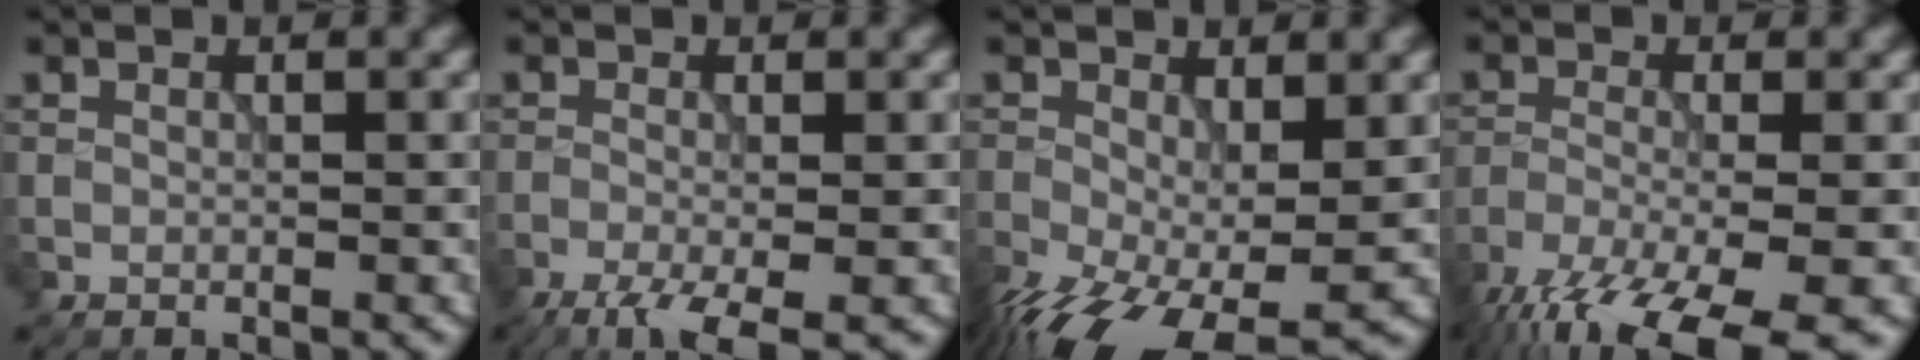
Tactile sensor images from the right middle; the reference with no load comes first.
{"total": 5.2, "force": [-3.1, 1.3, 4.0], "torque": [-0.071, -0.009, -0.061]}
{"total": 11.9, "force": [-5.1, 5.3, 9.3], "torque": [-0.192, -0.052, -0.074]}
{"total": 12.5, "force": [-8.8, 3.4, 8.2], "torque": [-0.161, -0.044, -0.138]}